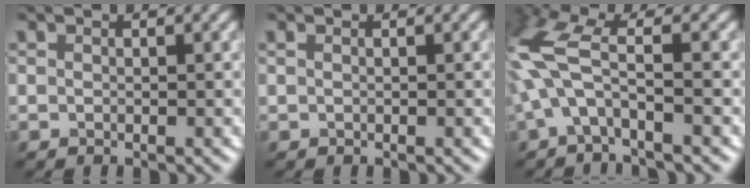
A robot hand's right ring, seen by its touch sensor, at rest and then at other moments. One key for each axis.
{"total": 0.0}
{"total": 6.2, "fx": -0.6, "fy": 2.0, "fz": 5.8, "tx": -0.147, "ty": 0.012, "tz": -0.023}